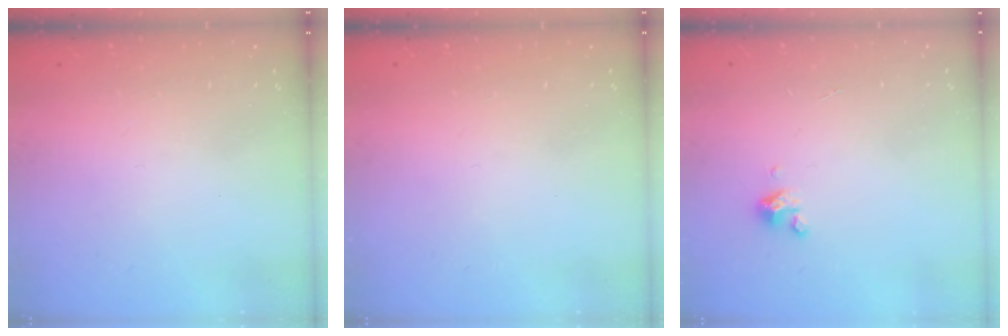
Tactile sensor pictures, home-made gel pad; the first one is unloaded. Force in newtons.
{"total": 0.0}
{"total": 1.7, "press": 1.7, "slide": 0.3}